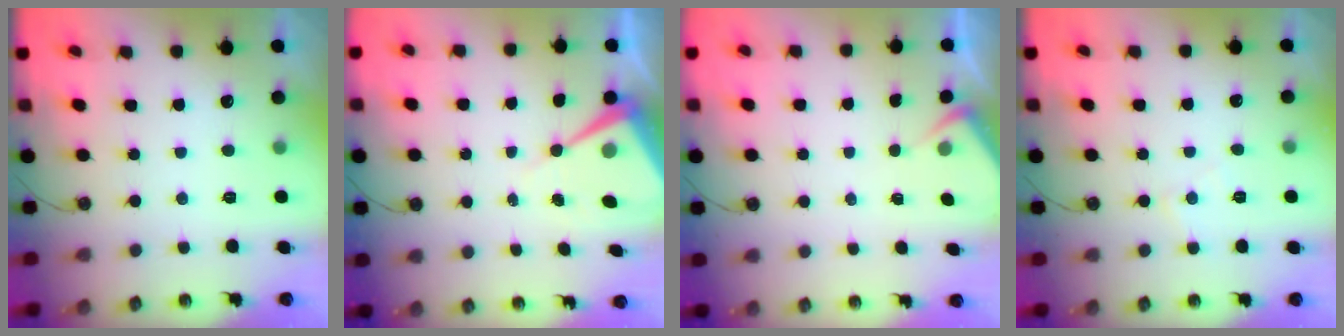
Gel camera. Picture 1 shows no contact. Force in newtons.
{"total": 9.4, "press": 9.4, "slide": 0.7}
{"total": 2.8, "press": 2.7, "slide": 0.4}
{"total": 5.4, "press": 5.4, "slide": 0.7}